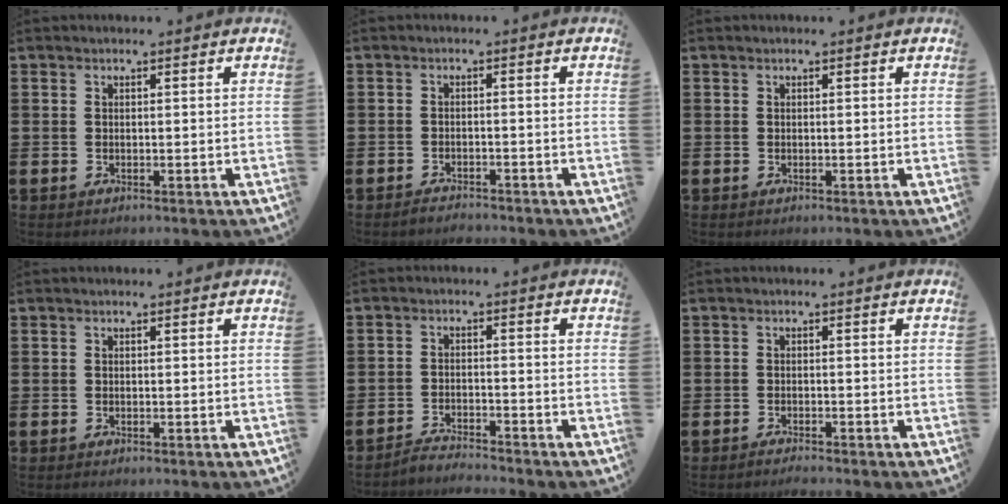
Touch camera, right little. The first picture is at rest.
{"total": 1.5, "force": [-1.5, 0.0, -0.1], "torque": [-0.003, 0.004, -0.031]}
{"total": 0.0}
{"total": 0.0}
{"total": 2.5, "force": [-2.5, -0.2, -0.2], "torque": [-0.002, 0.004, -0.054]}
{"total": 0.9, "force": [-0.9, 0.0, 0.2], "torque": [-0.006, -0.002, -0.018]}